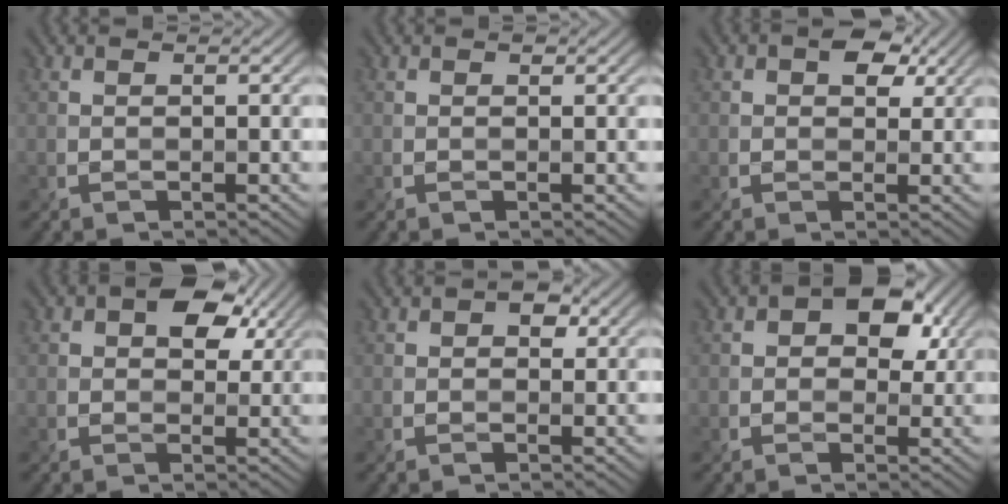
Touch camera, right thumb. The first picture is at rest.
{"total": 0.7, "force": [0.4, 0.5, 0.2], "torque": [-0.002, -0.003, 0.007]}
{"total": 4.7, "force": [1.7, 3.3, 2.9], "torque": [-0.040, -0.003, 0.020]}
{"total": 7.2, "force": [2.7, 4.8, 4.6], "torque": [-0.071, -0.001, 0.039]}
{"total": 2.8, "force": [0.8, 2.2, 1.6], "torque": [-0.019, -0.001, 0.006]}
{"total": 6.8, "force": [2.1, 4.9, 4.2], "torque": [-0.058, -0.003, 0.024]}